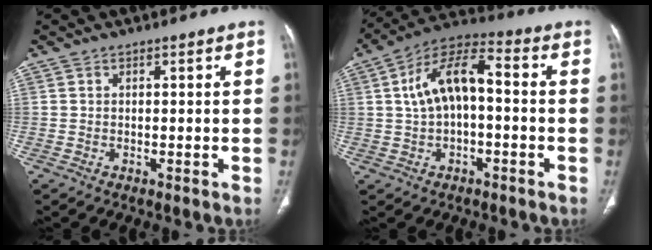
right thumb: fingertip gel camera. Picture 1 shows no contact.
{"total": 11.9, "force": [0.6, 6.0, 10.2], "torque": [-0.186, 0.041, 0.000]}